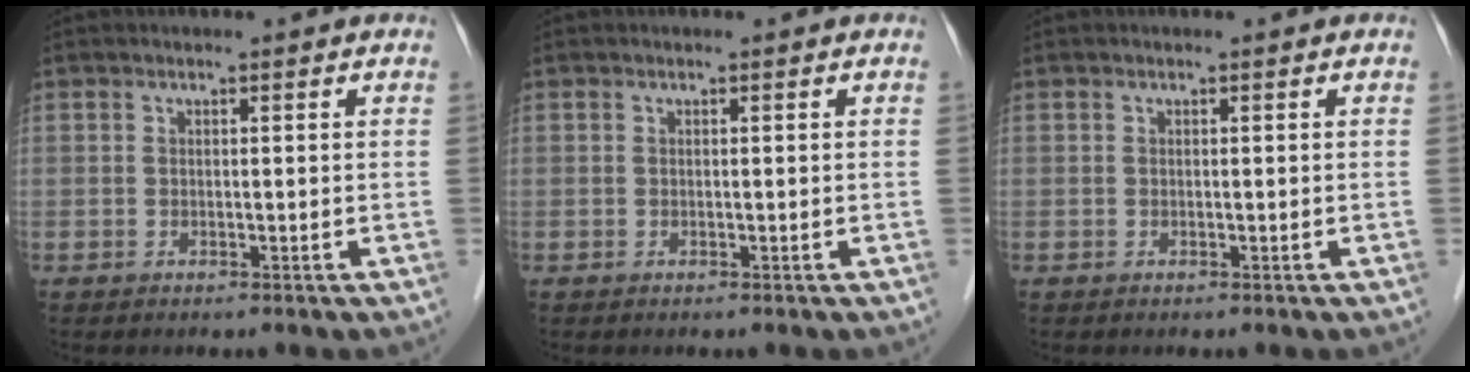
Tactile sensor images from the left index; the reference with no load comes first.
{"total": 0.0}
{"total": 0.0}